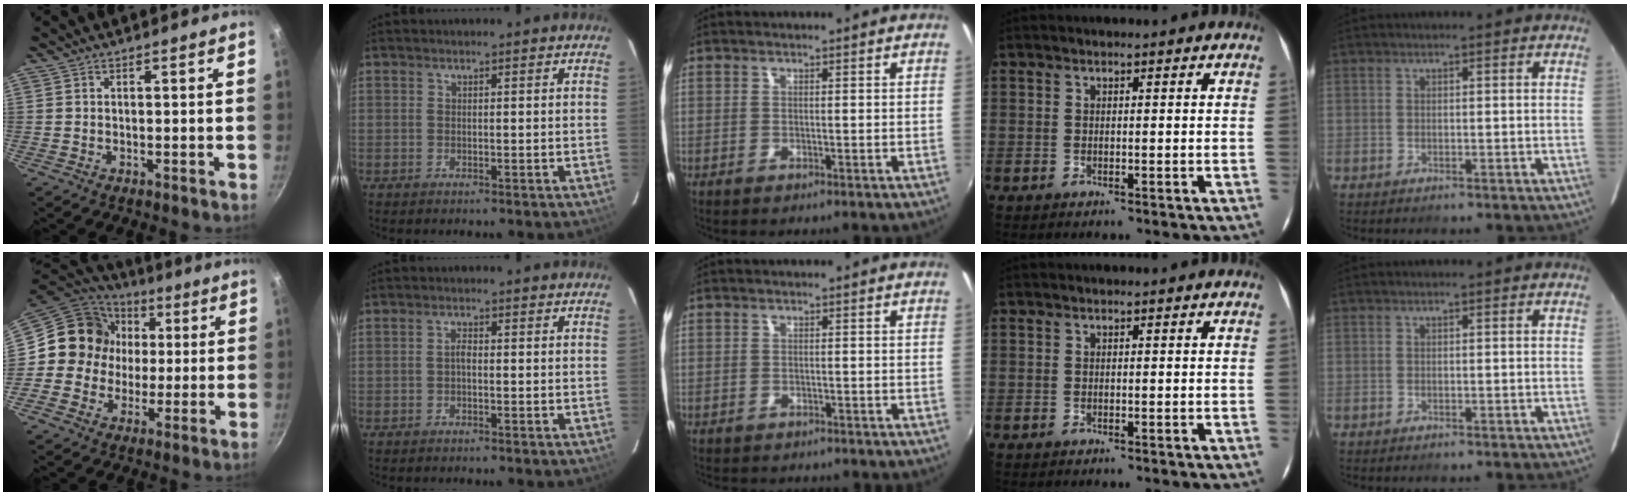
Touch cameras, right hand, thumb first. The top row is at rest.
{"thumb": {"total": 13.7, "force": [1.3, 12.8, 4.9], "torque": [-0.048, 0.024, 0.005]}, "index": {"total": 1.1, "force": [-0.3, 0.6, 0.9], "torque": [-0.018, 0.006, -0.007]}, "middle": {"total": 1.6, "force": [-1.2, 1.0, 0.1], "torque": [-0.009, -0.002, -0.019]}}